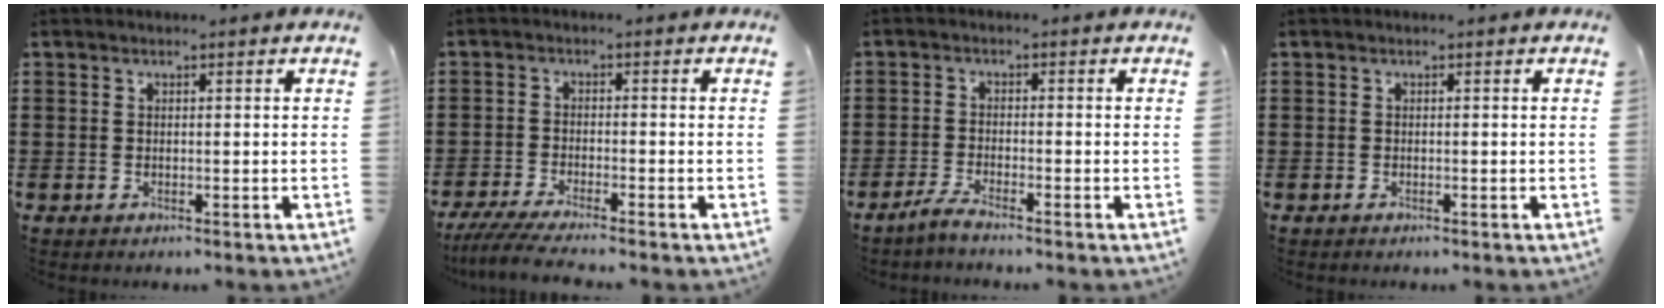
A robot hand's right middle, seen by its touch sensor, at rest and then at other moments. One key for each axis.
{"total": 3.7, "fx": -3.3, "fy": 0.0, "fz": 1.8, "tx": -0.051, "ty": -0.016, "tz": -0.068}
{"total": 2.3, "fx": -1.9, "fy": -0.1, "fz": 1.3, "tx": -0.035, "ty": -0.002, "tz": -0.040}
{"total": 0.0}